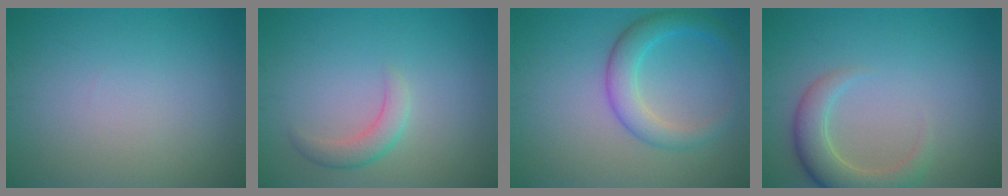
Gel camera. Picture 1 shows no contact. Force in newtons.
{"total": 2.2, "press": 2.1, "slide": 0.1}
{"total": 4.0, "press": 4.0, "slide": 0.2}
{"total": 4.2, "press": 4.2, "slide": 0.5}